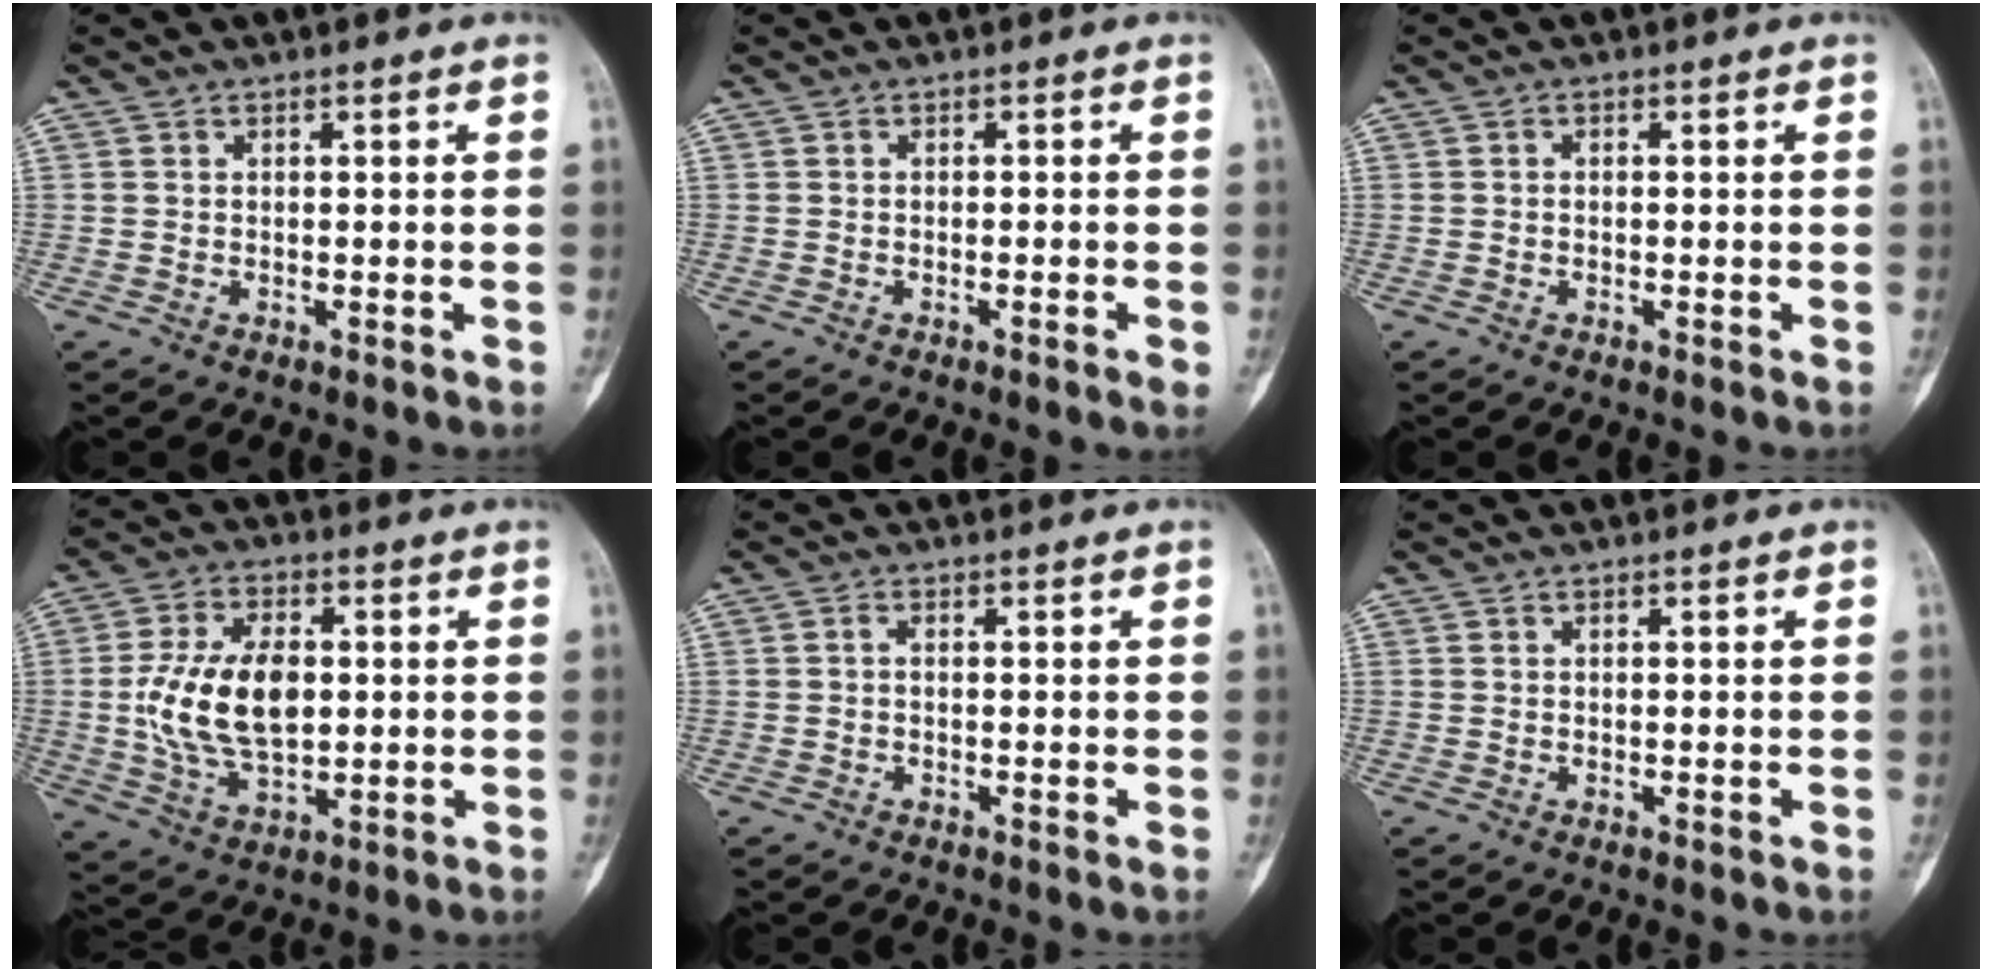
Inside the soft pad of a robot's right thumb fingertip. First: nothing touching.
{"total": 1.4, "force": [-0.6, 0.0, 1.3], "torque": [-0.025, -0.002, -0.005]}
{"total": 0.0}
{"total": 14.5, "force": [0.7, 8.4, 11.8], "torque": [-0.214, 0.002, 0.018]}
{"total": 0.6, "force": [-0.2, 0.2, 0.5], "torque": [-0.009, 0.001, -0.006]}
{"total": 0.0}